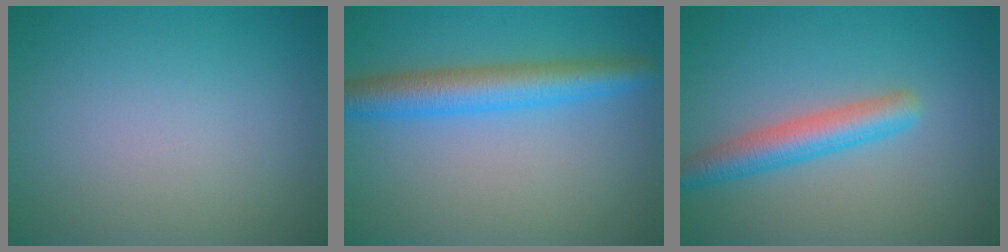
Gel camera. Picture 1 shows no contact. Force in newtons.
{"total": 5.1, "press": 5.1, "slide": 0.1}
{"total": 3.8, "press": 3.8, "slide": 0.1}